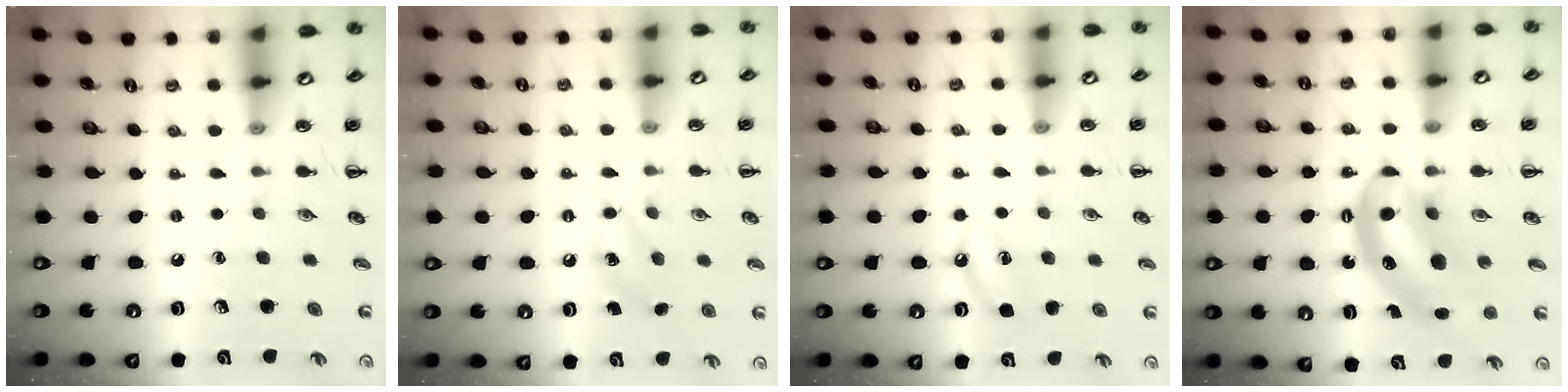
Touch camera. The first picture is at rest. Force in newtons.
{"total": 7.2, "press": 7.1, "slide": 1.4}
{"total": 4.6, "press": 4.4, "slide": 1.4}
{"total": 9.3, "press": 9.0, "slide": 2.3}